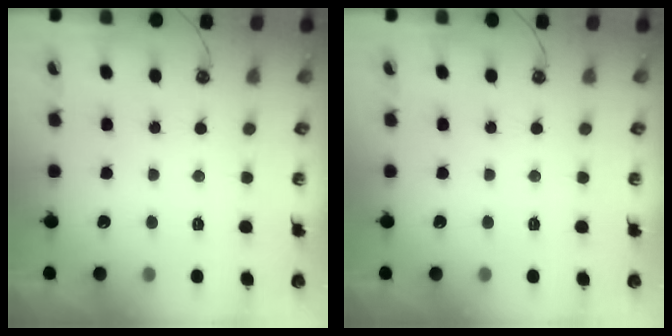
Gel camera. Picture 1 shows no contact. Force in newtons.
{"total": 0.0}